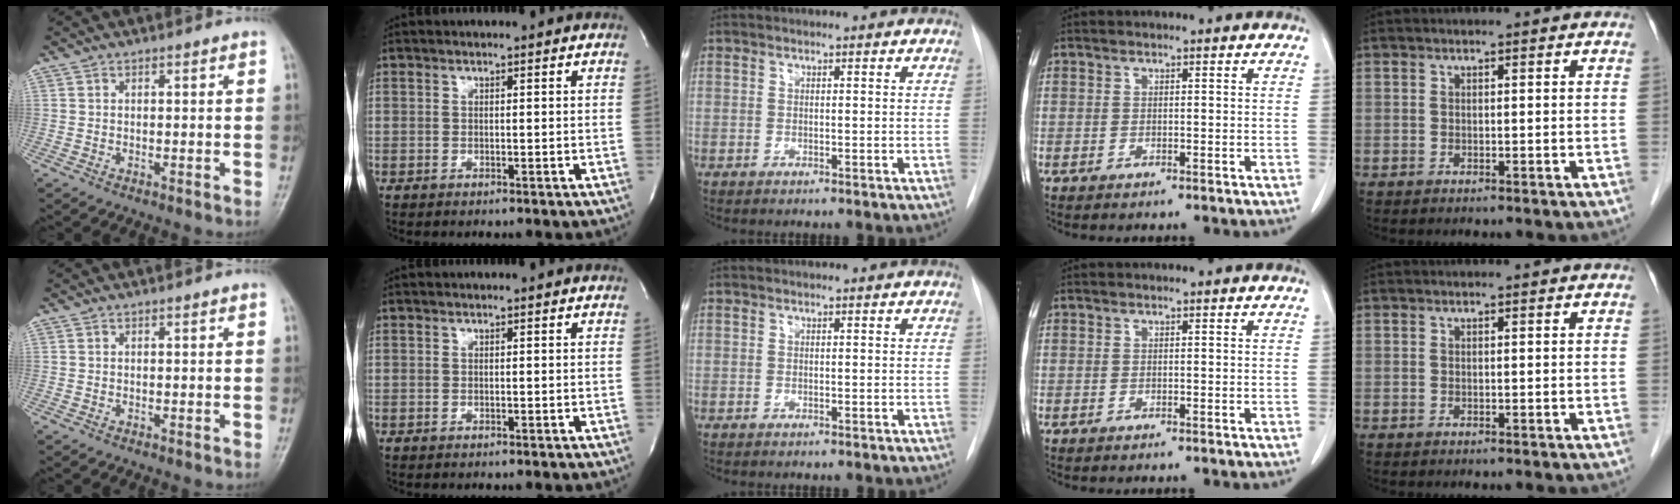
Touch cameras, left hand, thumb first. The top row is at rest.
{}